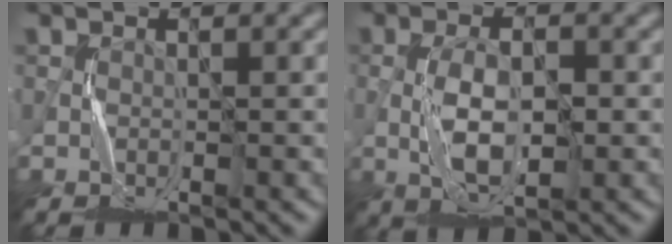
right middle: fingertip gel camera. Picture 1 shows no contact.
{"total": 5.1, "force": [-0.8, 2.2, 4.5], "torque": [-0.095, 0.001, -0.014]}